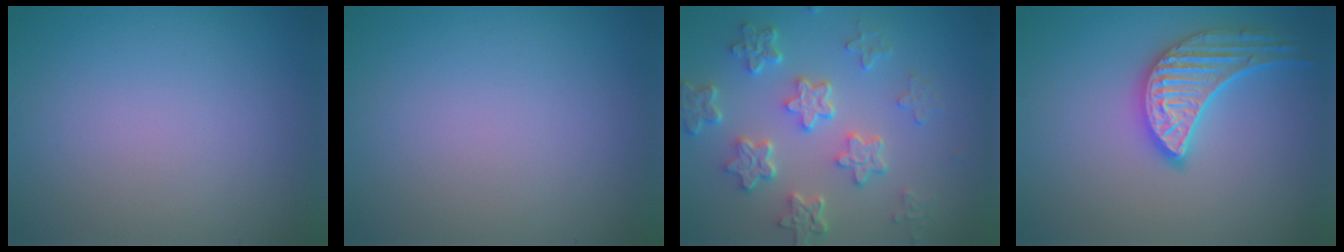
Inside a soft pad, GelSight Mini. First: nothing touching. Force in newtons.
{"total": 0.0}
{"total": 5.7, "press": 4.3, "slide": 3.7}
{"total": 3.8, "press": 3.7, "slide": 0.9}